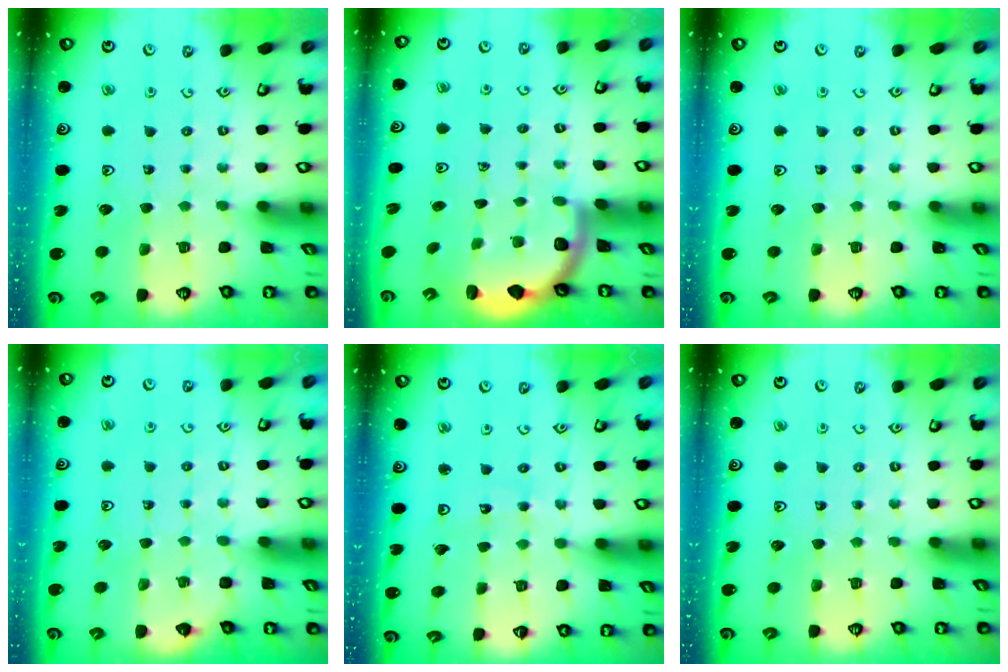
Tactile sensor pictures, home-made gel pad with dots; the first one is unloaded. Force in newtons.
{"total": 2.6, "press": 2.5, "slide": 0.7}
{"total": 0.0}
{"total": 2.1, "press": 2.1, "slide": 0.2}
{"total": 5.7, "press": 5.6, "slide": 0.7}
{"total": 0.0}